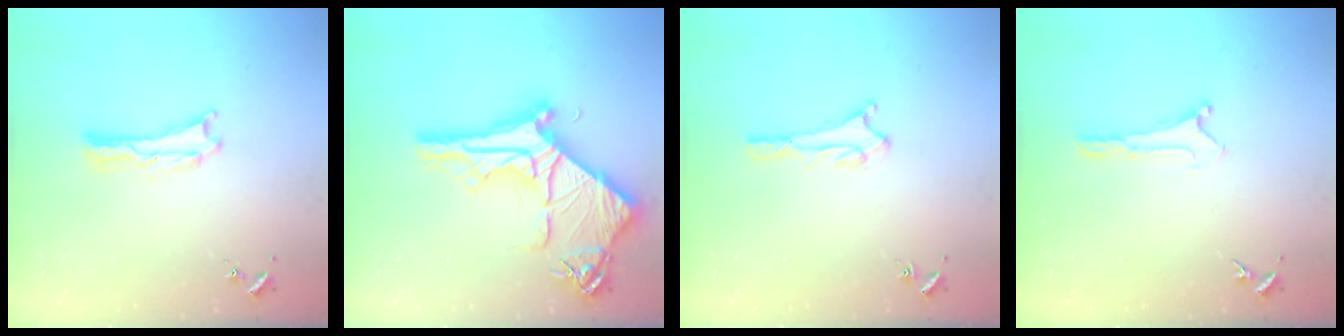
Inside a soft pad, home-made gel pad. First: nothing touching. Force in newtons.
{"total": 11.1, "press": 11.0, "slide": 1.3}
{"total": 1.6, "press": 1.6, "slide": 0.1}
{"total": 0.0}